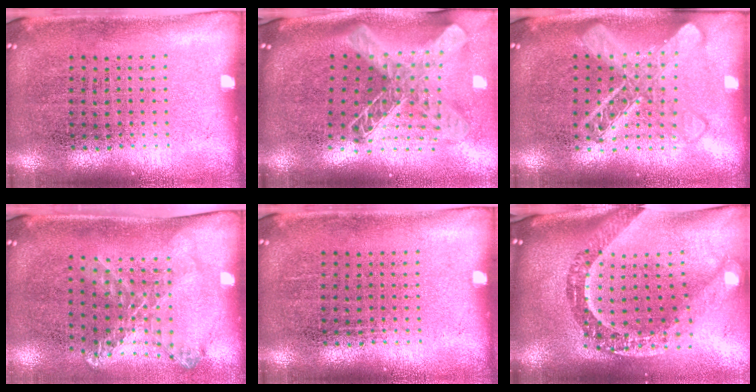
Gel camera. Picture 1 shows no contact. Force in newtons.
{"total": 2.6, "press": 1.9, "slide": 1.8}
{"total": 3.2, "press": 3.1, "slide": 0.6}
{"total": 1.7, "press": 1.3, "slide": 1.1}
{"total": 0.0}
{"total": 3.2, "press": 2.3, "slide": 2.2}